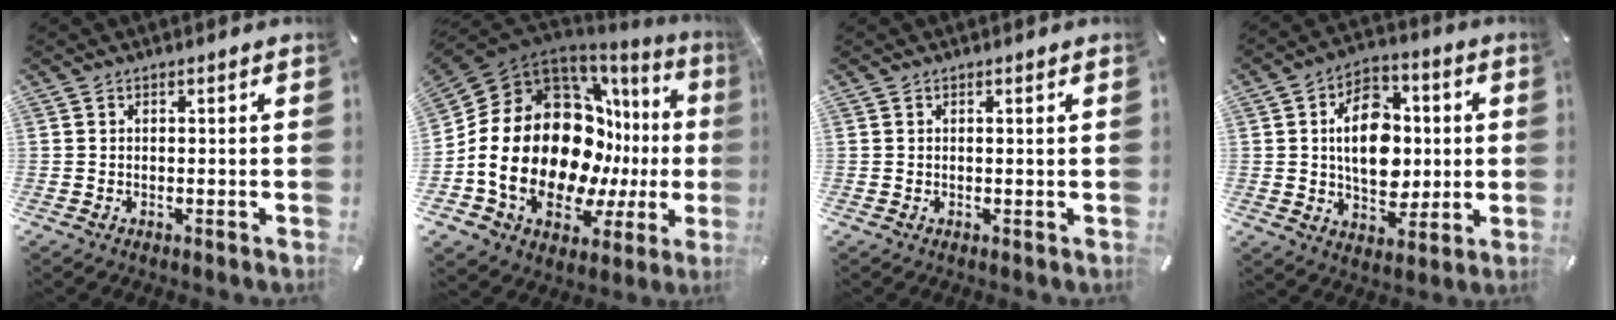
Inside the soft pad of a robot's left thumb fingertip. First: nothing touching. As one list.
[{"total": 28.2, "force": [-1.4, 19.0, 20.8], "torque": [-0.366, -0.044, 0.015]}, {"total": 0.0}, {"total": 14.1, "force": [0.6, 10.3, 9.6], "torque": [-0.148, 0.013, 0.012]}]